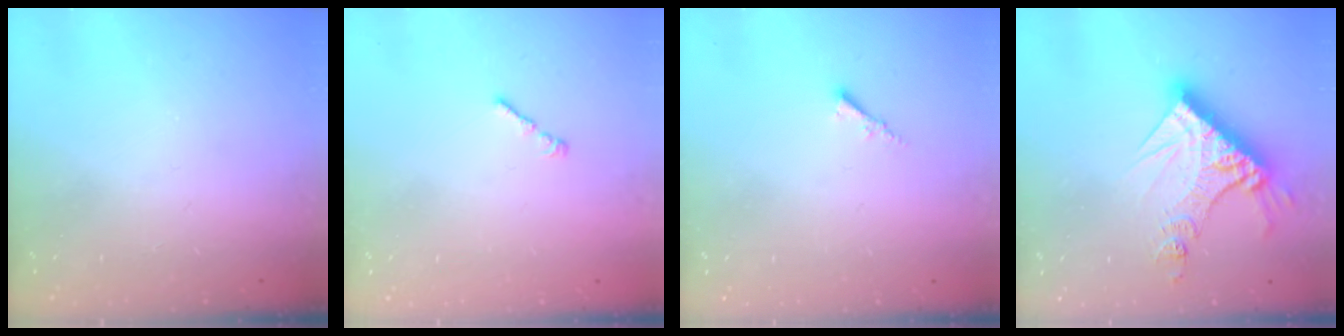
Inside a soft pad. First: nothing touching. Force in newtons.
{"total": 1.1, "press": 0.9, "slide": 0.5}
{"total": 1.7, "press": 1.6, "slide": 0.4}
{"total": 14.5, "press": 14.4, "slide": 1.8}